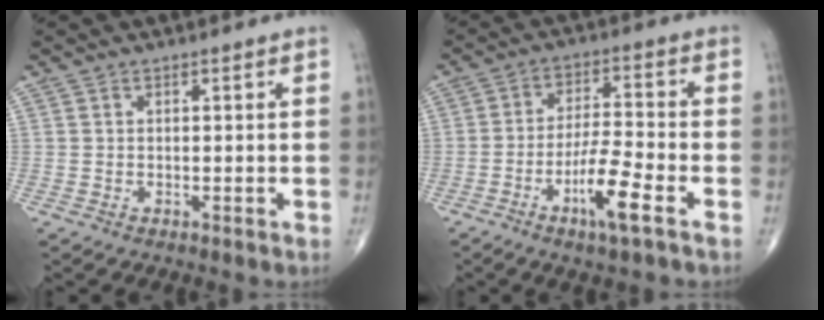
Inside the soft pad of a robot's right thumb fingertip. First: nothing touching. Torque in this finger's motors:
{"motor_torque": [3.90, 1.11, 1.45, -1.32, 0.60]}